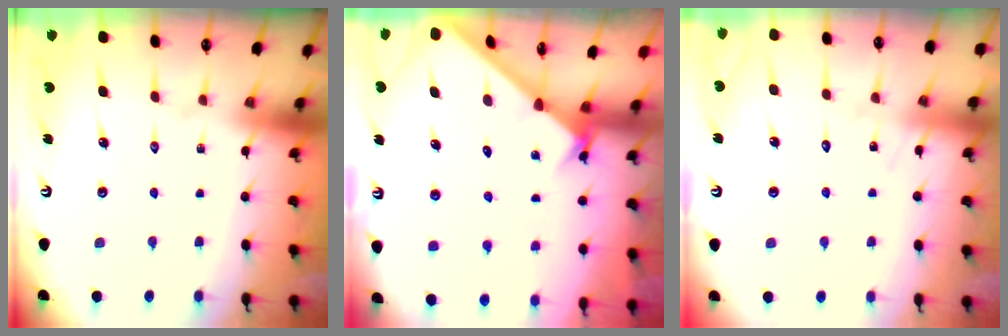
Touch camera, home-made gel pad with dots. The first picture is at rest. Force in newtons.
{"total": 2.1, "press": 2.1, "slide": 0.2}
{"total": 8.2, "press": 8.2, "slide": 0.4}